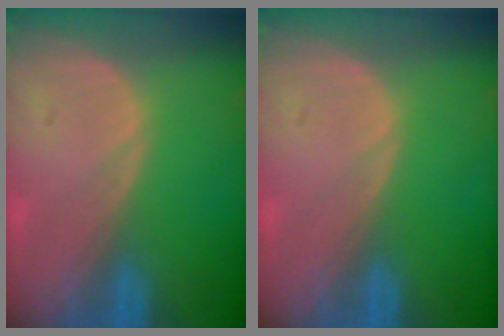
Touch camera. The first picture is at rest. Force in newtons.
{"total": 0.0}